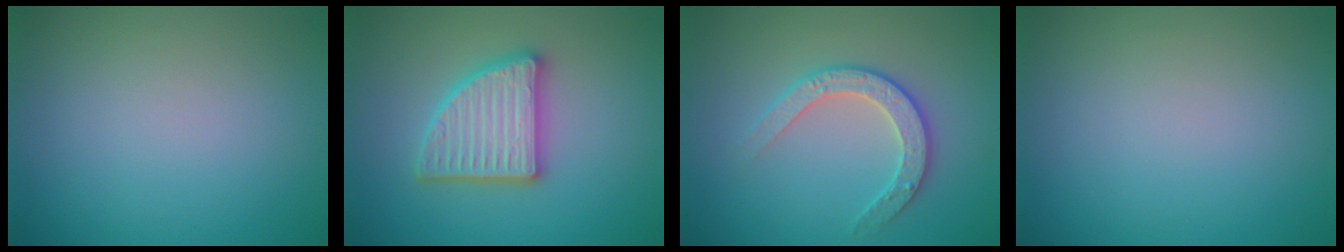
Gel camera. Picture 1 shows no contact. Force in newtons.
{"total": 4.9, "press": 4.9, "slide": 0.7}
{"total": 2.9, "press": 2.8, "slide": 0.8}
{"total": 0.0}